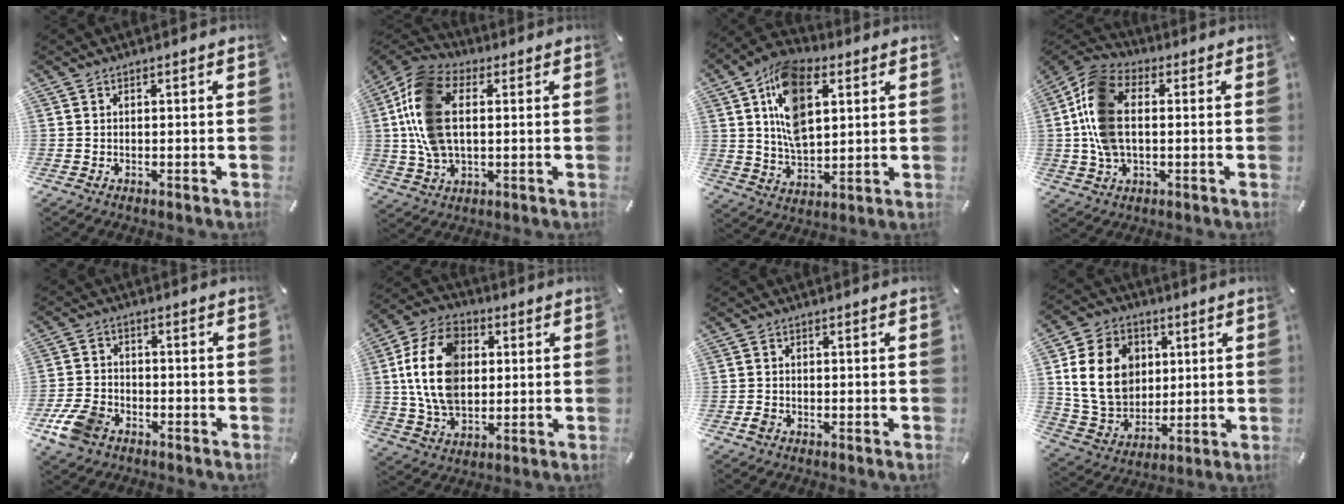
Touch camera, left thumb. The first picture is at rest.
{"total": 14.7, "force": [1.7, 9.7, 11.0], "torque": [-0.259, 0.006, 0.030]}
{"total": 15.8, "force": [5.7, 9.4, 11.3], "torque": [-0.227, -0.001, 0.099]}
{"total": 13.7, "force": [0.2, 8.9, 10.4], "torque": [-0.234, 0.008, 0.005]}
{"total": 8.8, "force": [-4.9, 5.9, 4.2], "torque": [-0.105, 0.020, -0.094]}
{"total": 16.5, "force": [1.6, 12.1, 11.0], "torque": [-0.247, 0.010, 0.026]}
{"total": 1.8, "force": [-0.8, 1.3, 0.8], "torque": [-0.014, 0.005, -0.016]}
{"total": 16.7, "force": [3.0, 13.9, 8.8], "torque": [-0.180, 0.005, 0.058]}